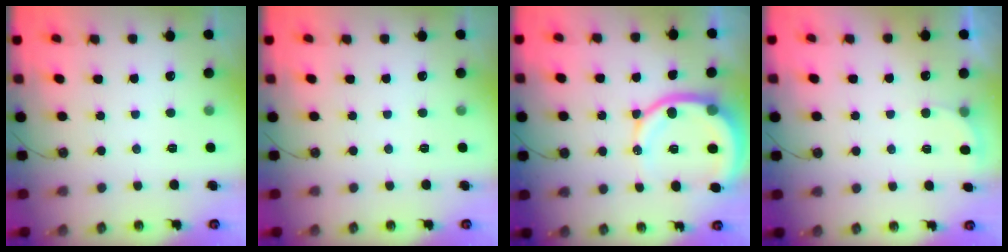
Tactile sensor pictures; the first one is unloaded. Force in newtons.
{"total": 0.0}
{"total": 12.9, "press": 12.8, "slide": 1.6}
{"total": 3.0, "press": 2.8, "slide": 1.0}